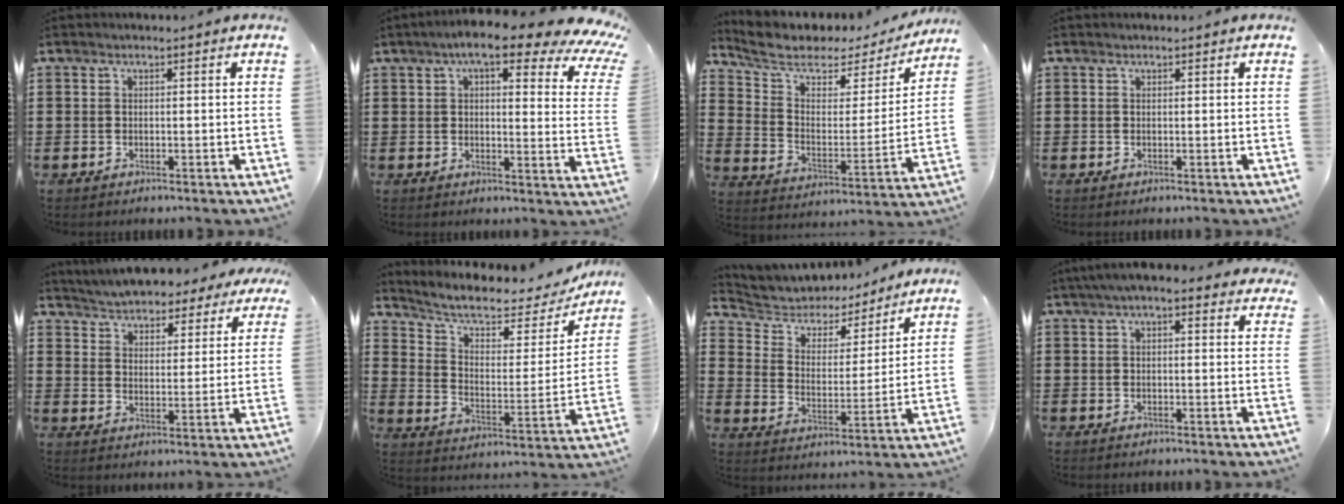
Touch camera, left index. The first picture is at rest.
{"total": 9.2, "force": [6.3, 2.0, 6.4], "torque": [-0.111, -0.024, 0.103]}
{"total": 6.3, "force": [4.8, 2.7, 2.9], "torque": [-0.087, -0.030, 0.079]}
{"total": 0.0}
{"total": 4.8, "force": [4.7, 0.6, 0.3], "torque": [-0.033, -0.028, 0.082]}
{"total": 6.3, "force": [5.0, 1.9, 3.3], "torque": [-0.089, -0.031, 0.083]}
{"total": 4.8, "force": [4.3, 2.3, 0.4], "torque": [-0.043, -0.031, 0.068]}
{"total": 4.1, "force": [2.9, 1.1, 2.6], "torque": [-0.058, 0.003, 0.052]}